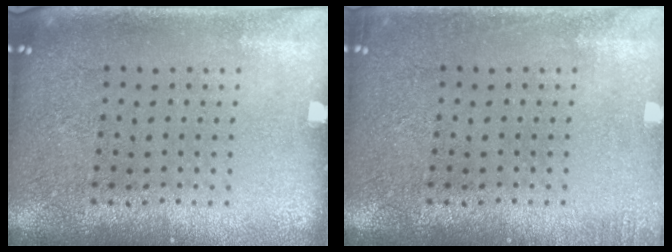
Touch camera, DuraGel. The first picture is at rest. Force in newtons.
{"total": 1.1, "press": 1.1, "slide": 0.2}